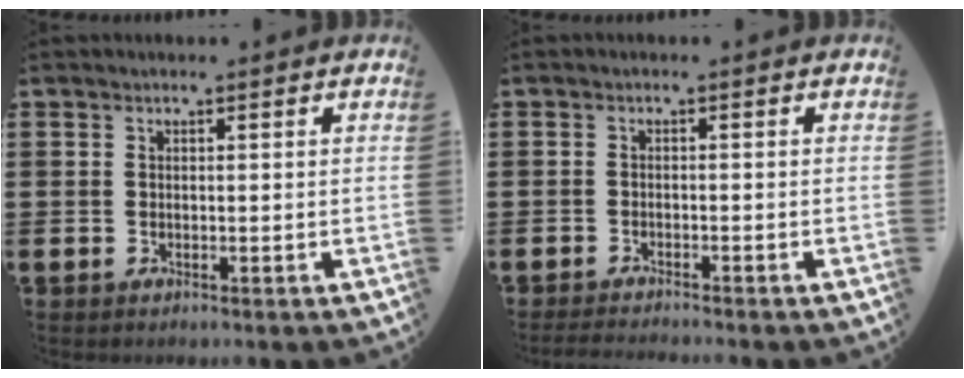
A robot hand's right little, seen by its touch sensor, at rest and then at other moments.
{"total": 1.2, "force": [-1.1, -0.1, 0.3], "torque": [-0.005, 0.000, -0.023]}